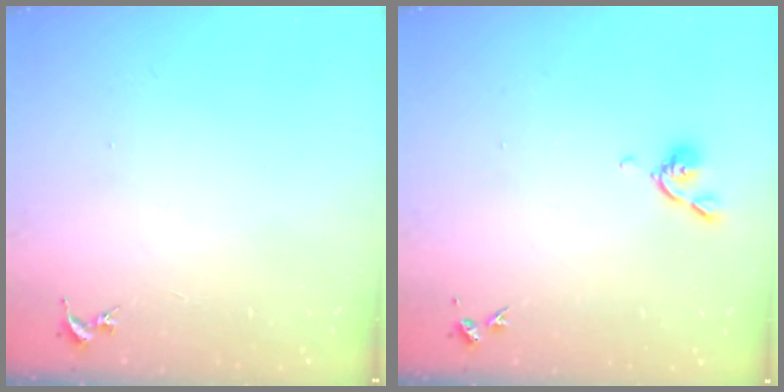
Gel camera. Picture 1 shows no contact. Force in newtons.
{"total": 5.6, "press": 5.5, "slide": 1.0}